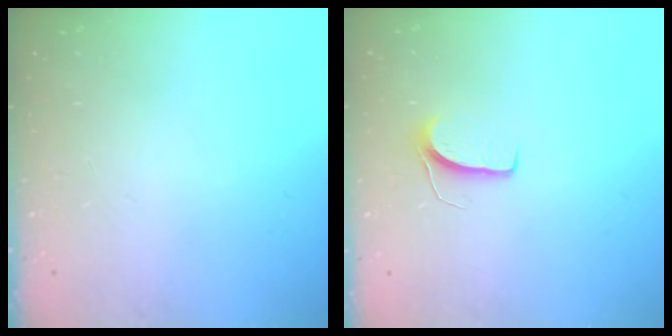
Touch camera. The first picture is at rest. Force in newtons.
{"total": 6.2, "press": 6.2, "slide": 0.5}